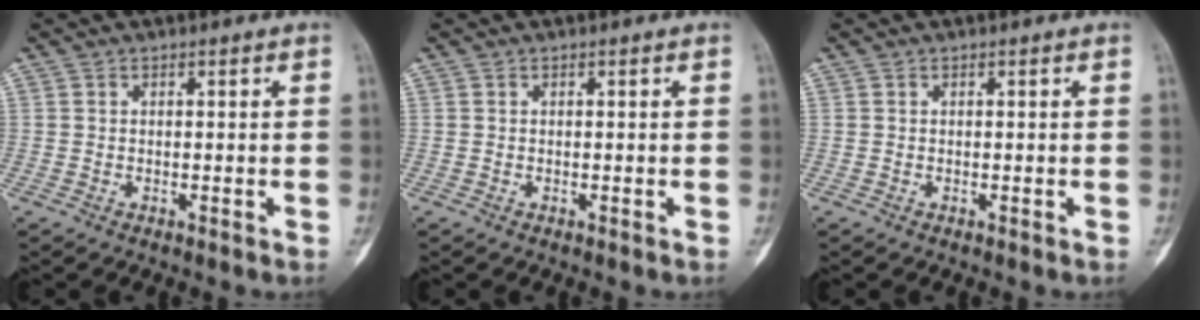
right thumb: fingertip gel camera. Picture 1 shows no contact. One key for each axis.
{"total": 0.0}
{"total": 0.0}